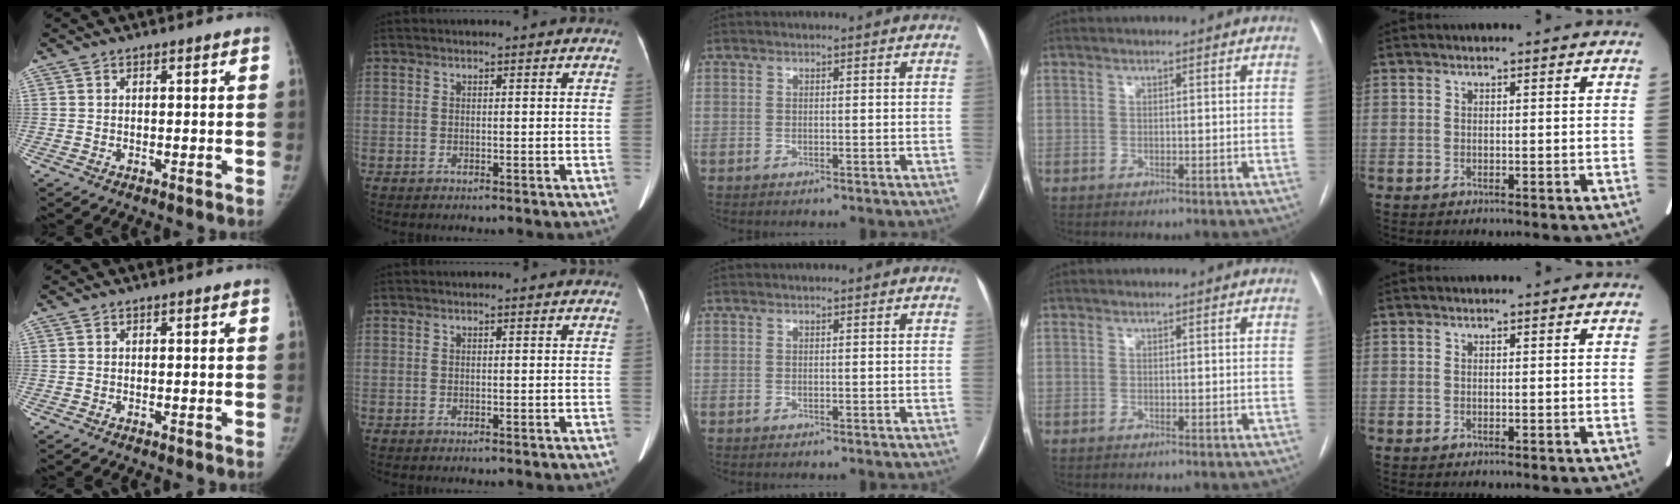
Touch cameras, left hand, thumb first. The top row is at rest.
{}